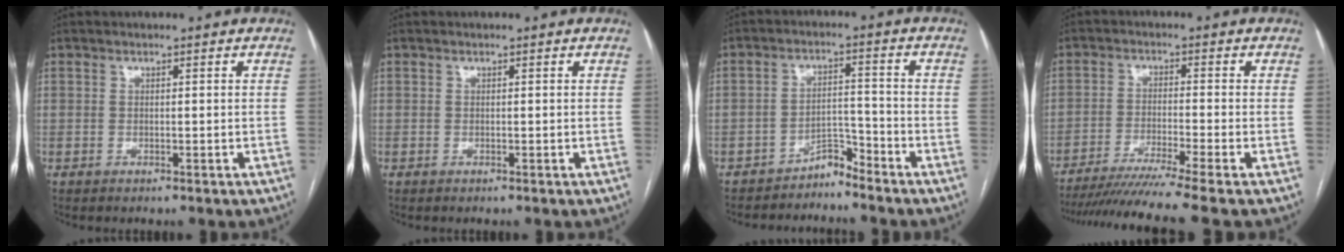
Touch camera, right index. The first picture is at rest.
{"total": 0.0}
{"total": 3.4, "force": [-3.3, 0.7, 0.4], "torque": [0.005, 0.001, -0.058]}
{"total": 11.9, "force": [-9.9, -2.9, 5.9], "torque": [-0.076, -0.032, -0.158]}